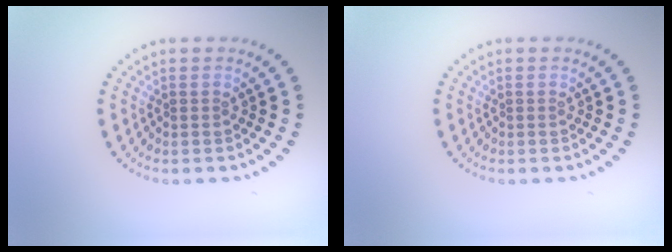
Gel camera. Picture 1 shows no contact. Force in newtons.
{"total": 0.0}